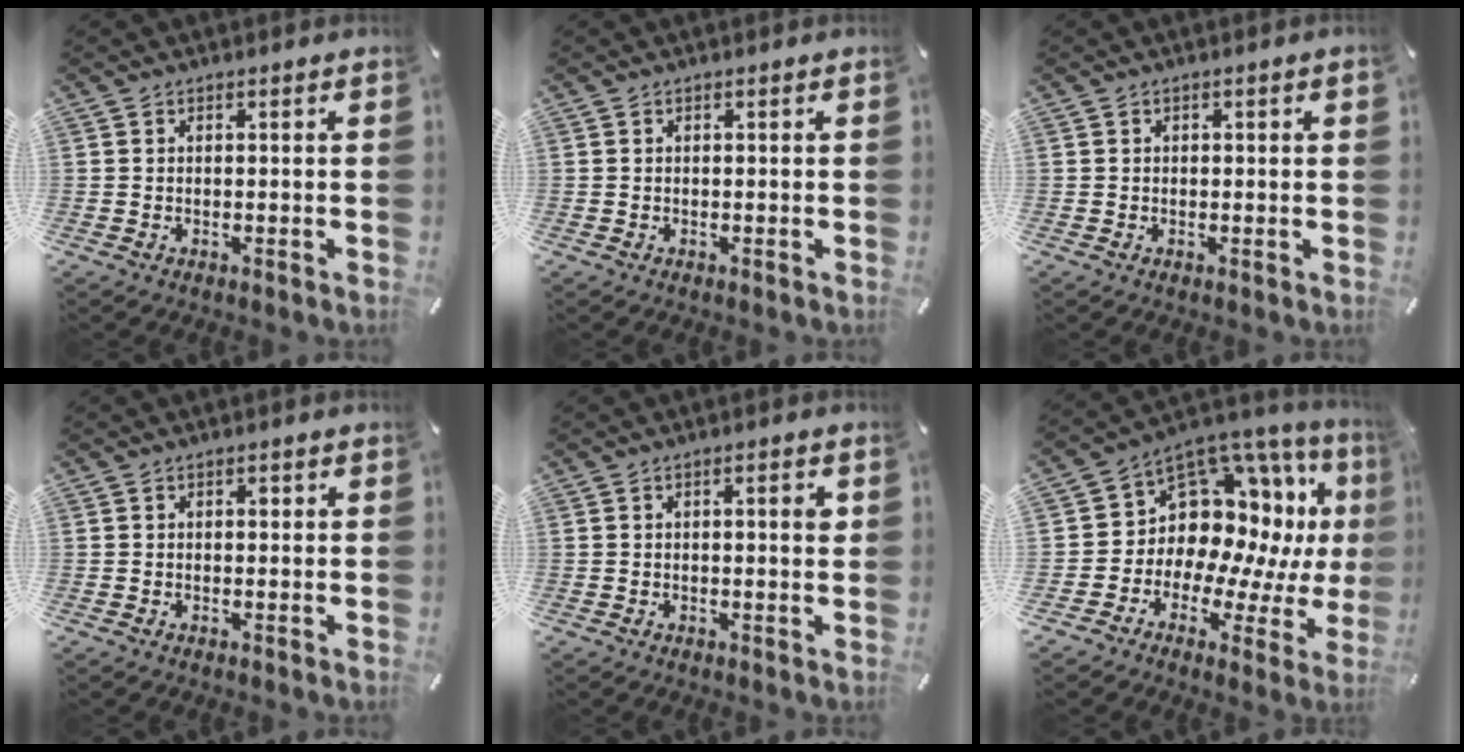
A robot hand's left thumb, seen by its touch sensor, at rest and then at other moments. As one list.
[{"total": 0.0}, {"total": 0.5, "force": [0.1, 0.3, 0.4], "torque": [-0.007, 0.001, 0.001]}, {"total": 1.1, "force": [0.2, 0.7, 0.8], "torque": [-0.008, 0.001, 0.001]}, {"total": 2.6, "force": [0.4, 0.6, 2.5], "torque": [-0.030, -0.003, 0.001]}, {"total": 13.0, "force": [4.8, 10.3, 6.4], "torque": [-0.102, -0.073, 0.096]}]